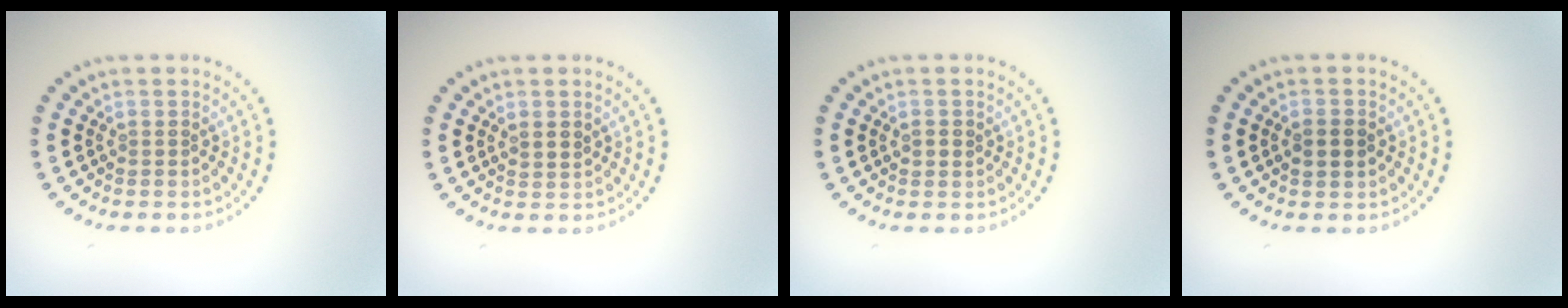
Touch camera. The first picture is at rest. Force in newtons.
{"total": 1.3, "press": 1.2, "slide": 0.7}
{"total": 1.0, "press": 1.0, "slide": 0.2}
{"total": 2.4, "press": 2.4, "slide": 0.0}